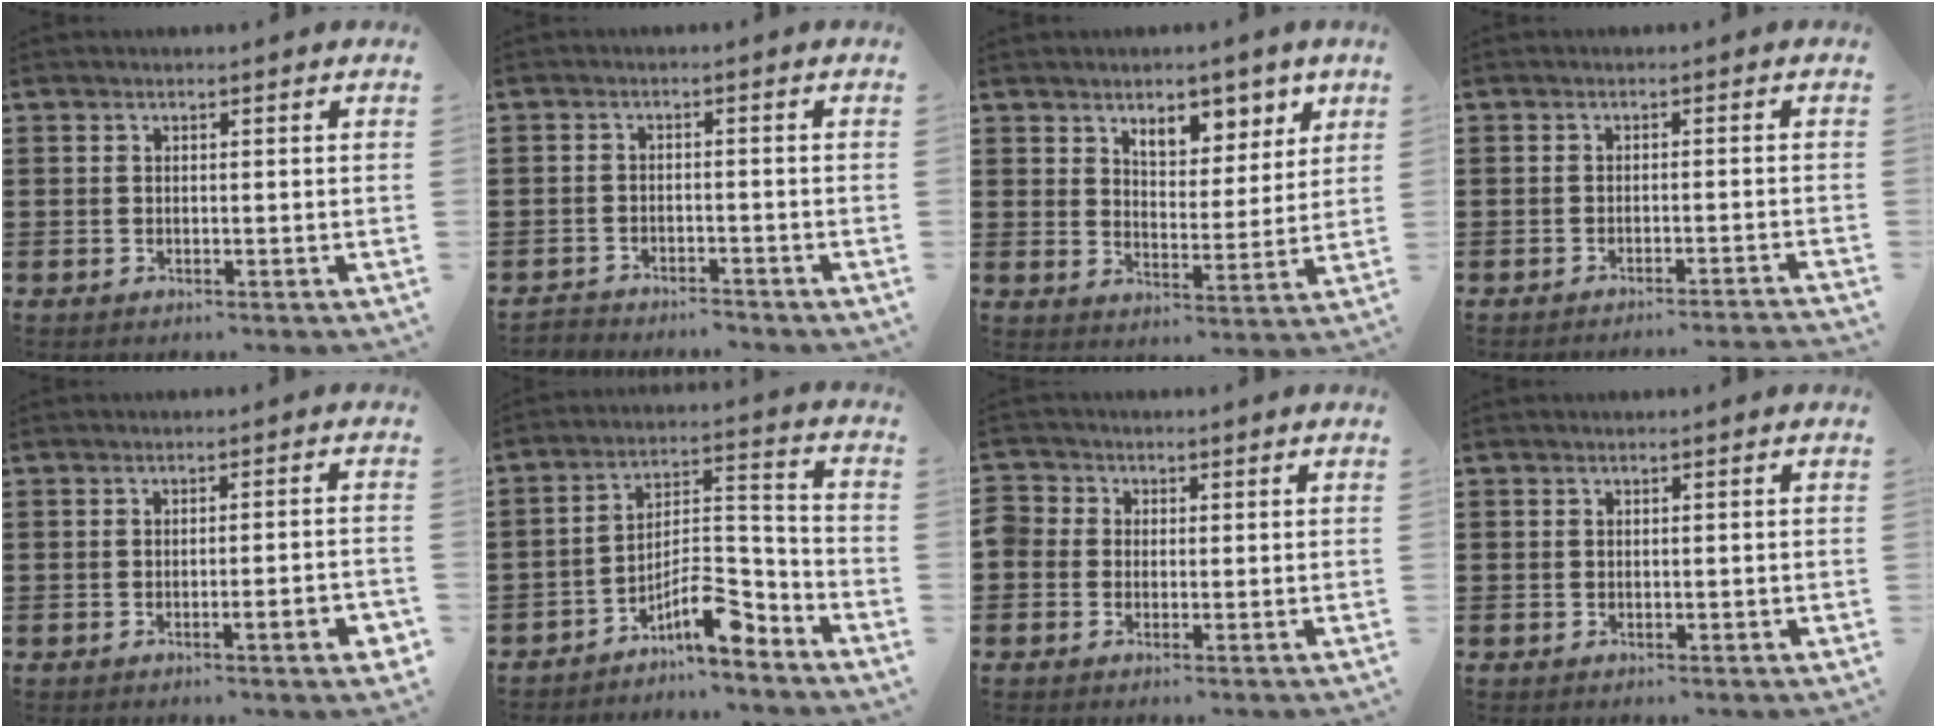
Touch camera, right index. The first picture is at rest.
{"total": 2.6, "force": [-2.6, 0.3, -0.4], "torque": [-0.001, 0.002, -0.059]}
{"total": 6.6, "force": [4.8, 3.6, 2.9], "torque": [-0.046, -0.017, 0.079]}
{"total": 1.9, "force": [-1.7, -0.5, 0.6], "torque": [-0.010, 0.000, -0.035]}
{"total": 3.2, "force": [-1.5, 0.0, 2.9], "torque": [-0.045, -0.007, -0.024]}
{"total": 8.6, "force": [-6.1, 2.6, 5.4], "torque": [-0.091, 0.005, -0.114]}
{"total": 2.0, "force": [-0.6, 1.9, 0.3], "torque": [-0.016, 0.008, -0.015]}
{"total": 0.0}